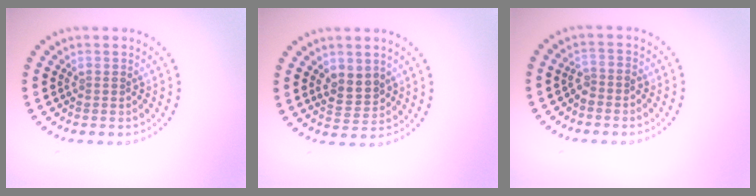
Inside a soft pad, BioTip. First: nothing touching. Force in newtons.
{"total": 2.6, "press": 2.5, "slide": 0.8}
{"total": 1.4, "press": 1.1, "slide": 0.8}